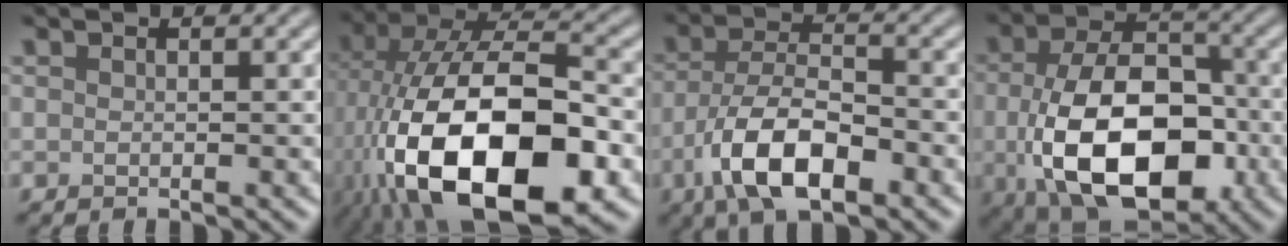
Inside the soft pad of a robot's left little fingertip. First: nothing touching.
{"total": 17.7, "force": [-5.5, 9.0, 14.2], "torque": [-0.267, -0.016, -0.087]}
{"total": 8.0, "force": [-3.7, 3.4, 6.2], "torque": [-0.122, -0.002, -0.078]}
{"total": 12.9, "force": [-2.6, 7.7, 10.0], "torque": [-0.178, -0.030, -0.039]}